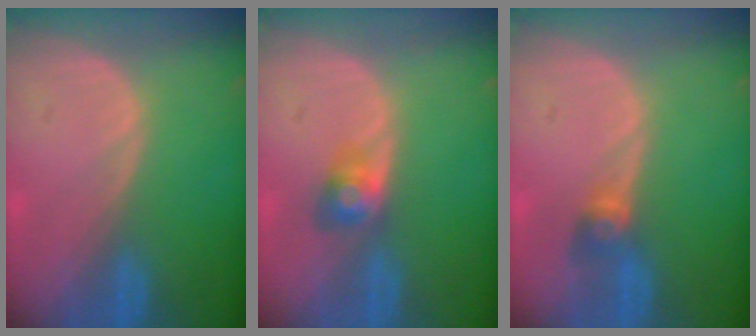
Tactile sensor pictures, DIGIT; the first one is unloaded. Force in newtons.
{"total": 2.9, "press": 2.9, "slide": 0.0}
{"total": 2.7, "press": 2.6, "slide": 0.5}